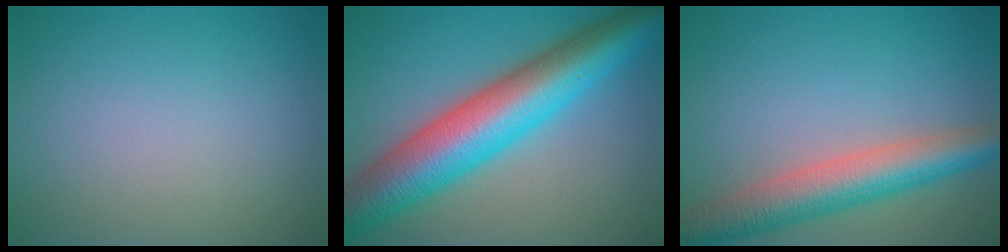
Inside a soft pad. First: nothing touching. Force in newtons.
{"total": 11.4, "press": 11.4, "slide": 0.4}
{"total": 6.6, "press": 6.6, "slide": 0.3}